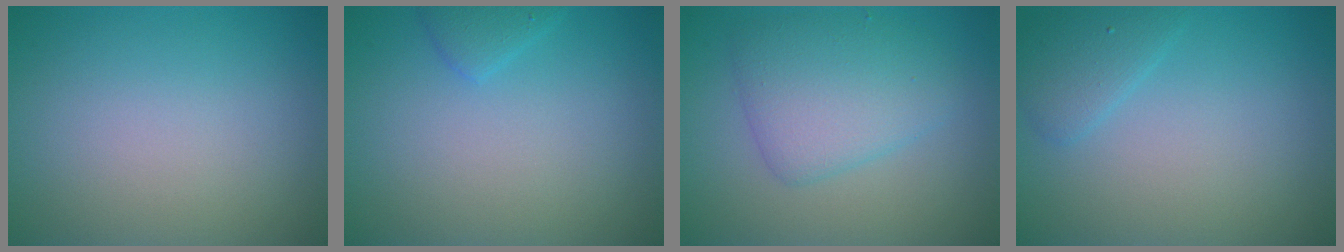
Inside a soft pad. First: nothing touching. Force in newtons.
{"total": 1.2, "press": 1.2, "slide": 0.2}
{"total": 4.4, "press": 4.4, "slide": 0.0}
{"total": 1.8, "press": 1.8, "slide": 0.1}